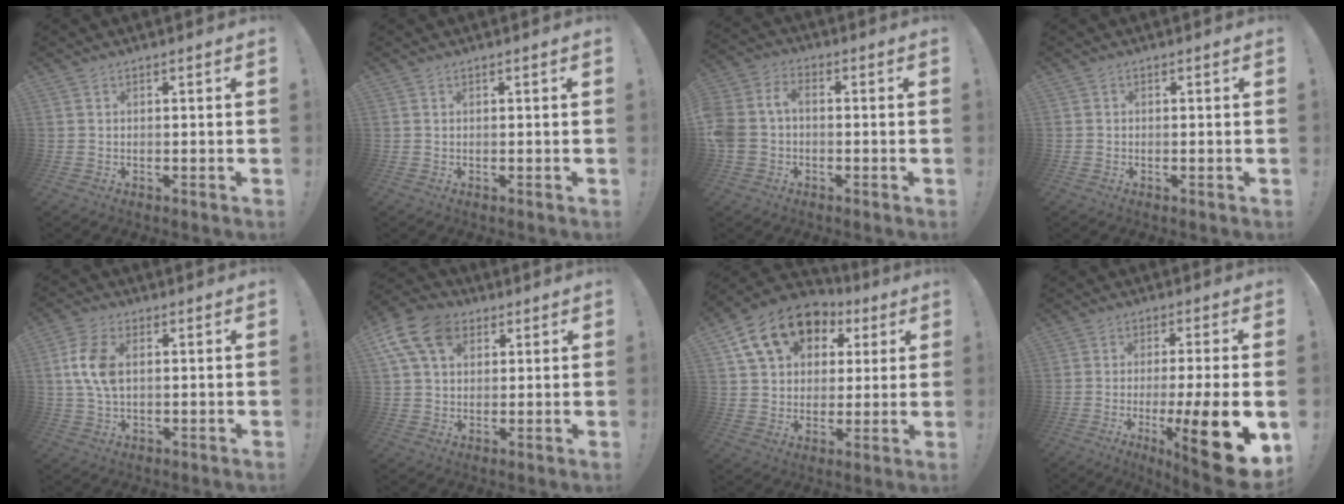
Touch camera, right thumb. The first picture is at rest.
{"total": 0.0}
{"total": 7.5, "force": [-1.0, 5.6, 4.9], "torque": [-0.118, 0.015, -0.015]}
{"total": 0.5, "force": [-0.4, 0.2, 0.2], "torque": [-0.007, 0.003, -0.006]}
{"total": 9.4, "force": [1.5, 5.9, 7.2], "torque": [-0.146, 0.000, 0.026]}
{"total": 13.8, "force": [5.7, 9.5, 8.1], "torque": [-0.156, -0.016, 0.112]}
{"total": 17.0, "force": [8.1, 12.2, 8.6], "torque": [-0.138, -0.032, 0.154]}
{"total": 17.0, "force": [-5.6, 1.9, 15.9], "torque": [-0.229, 0.015, -0.076]}